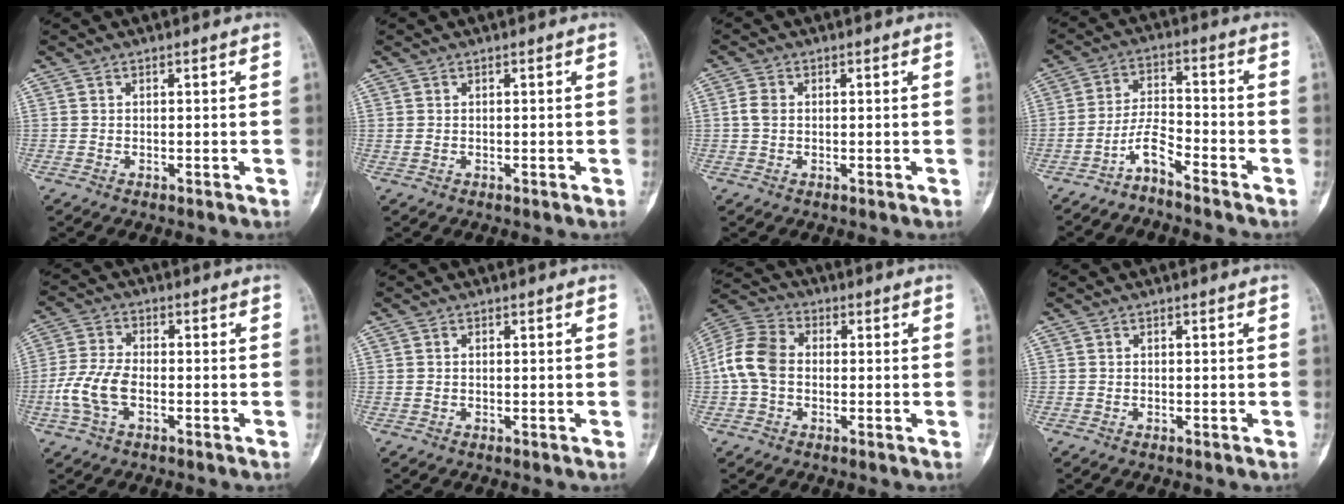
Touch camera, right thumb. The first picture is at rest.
{"total": 0.7, "force": [0.0, 0.4, 0.6], "torque": [-0.014, 0.003, 0.007]}
{"total": 2.3, "force": [0.1, 1.6, 1.6], "torque": [-0.035, 0.003, -0.001]}
{"total": 5.0, "force": [-4.3, 0.7, 2.5], "torque": [-0.048, 0.047, -0.089]}
{"total": 8.3, "force": [-2.3, 4.5, 6.6], "torque": [-0.153, 0.017, -0.049]}
{"total": 0.7, "force": [0.0, 0.5, 0.5], "torque": [-0.012, 0.000, 0.002]}
{"total": 9.7, "force": [-0.5, 7.1, 6.6], "torque": [-0.131, 0.029, -0.021]}
{"total": 0.0}